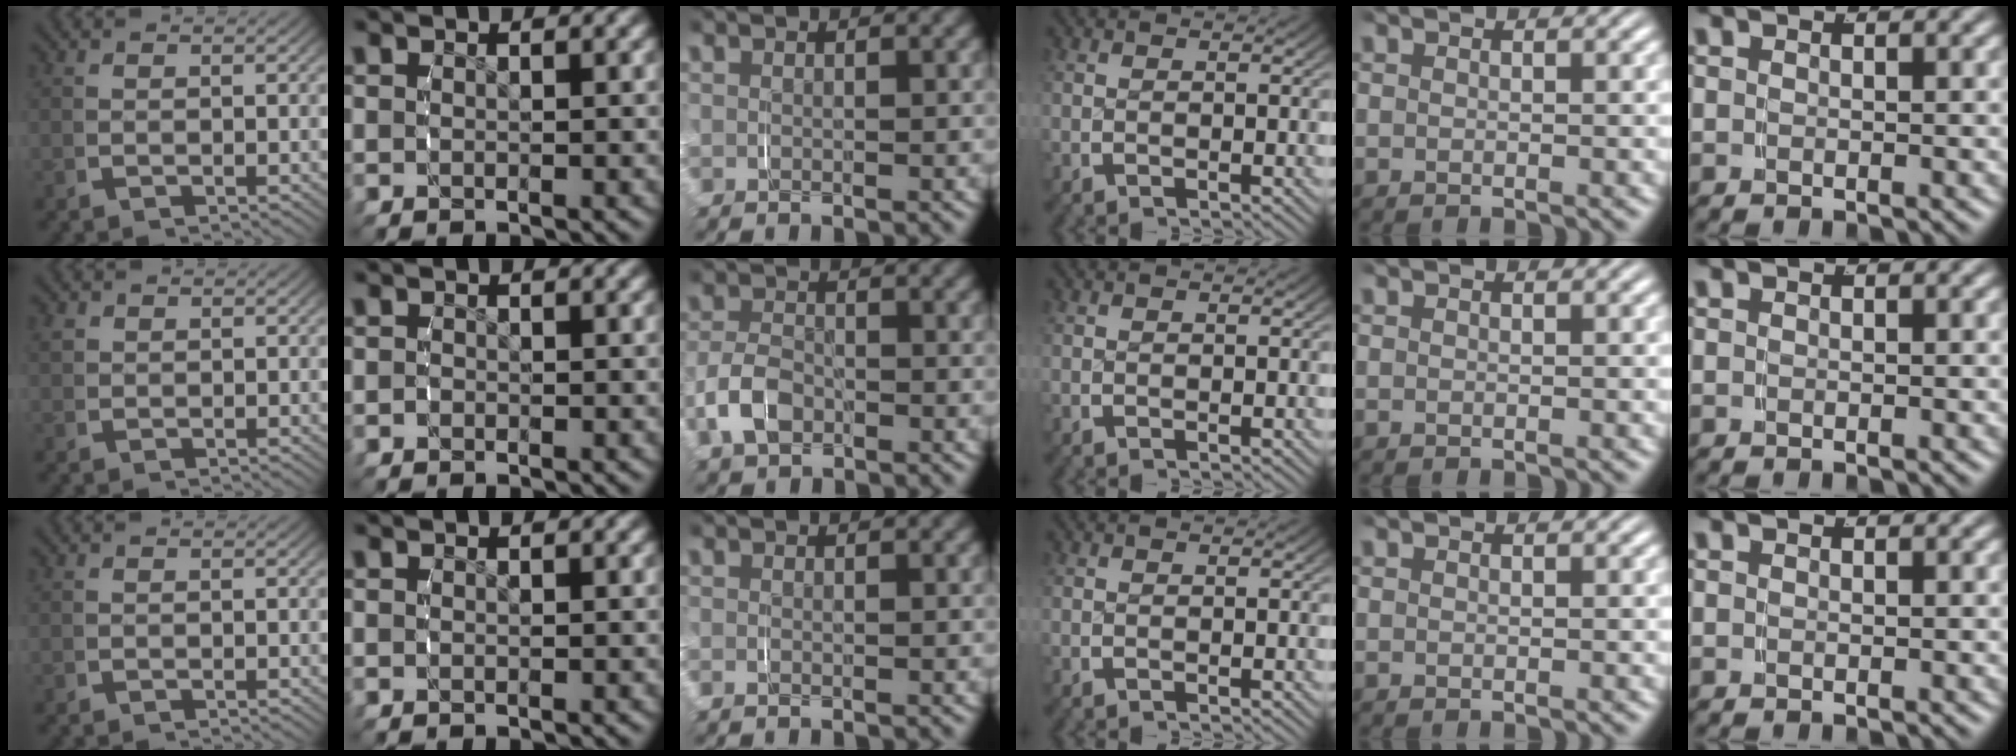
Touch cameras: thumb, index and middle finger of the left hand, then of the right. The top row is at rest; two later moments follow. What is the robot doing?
{"motion": "grasp_and_lifting", "object": "paper towel"}